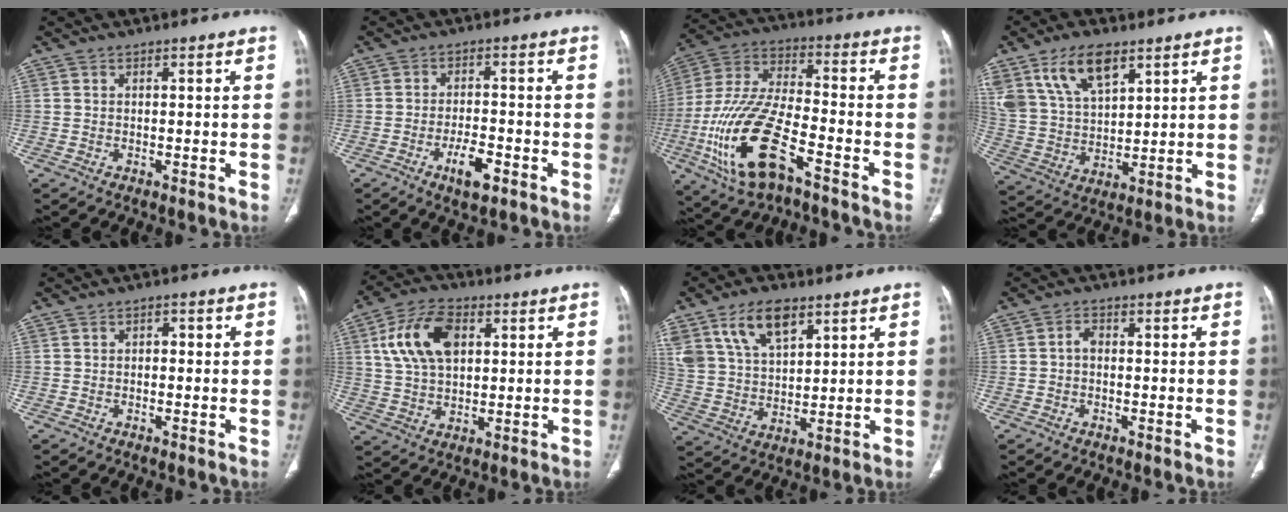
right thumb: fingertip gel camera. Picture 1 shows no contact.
{"total": 5.8, "force": [-3.0, 2.1, 4.5], "torque": [-0.076, 0.011, -0.046]}
{"total": 20.0, "force": [-8.7, 7.8, 16.2], "torque": [-0.343, 0.035, -0.157]}
{"total": 13.4, "force": [7.9, 6.7, 8.5], "torque": [-0.144, -0.024, 0.161]}
{"total": 1.4, "force": [0.0, 1.0, 1.0], "torque": [-0.009, 0.006, -0.004]}
{"total": 12.9, "force": [3.8, 7.8, 9.5], "torque": [-0.171, 0.005, 0.070]}
{"total": 12.1, "force": [6.9, 6.4, 7.6], "torque": [-0.128, -0.022, 0.140]}
{"total": 1.8, "force": [-0.2, 1.2, 1.3], "torque": [-0.020, 0.007, -0.010]}